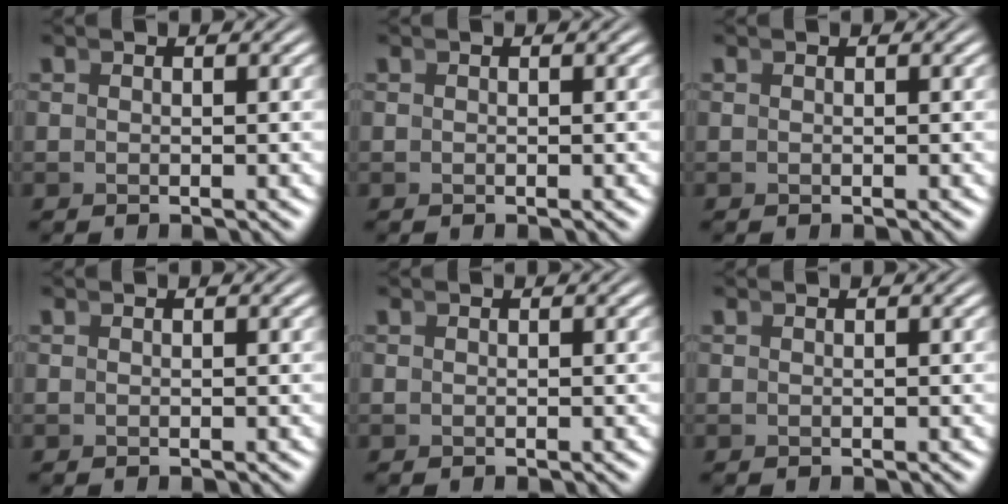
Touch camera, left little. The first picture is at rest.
{"total": 0.0}
{"total": 0.0}
{"total": 0.0}
{"total": 0.0}
{"total": 0.0}